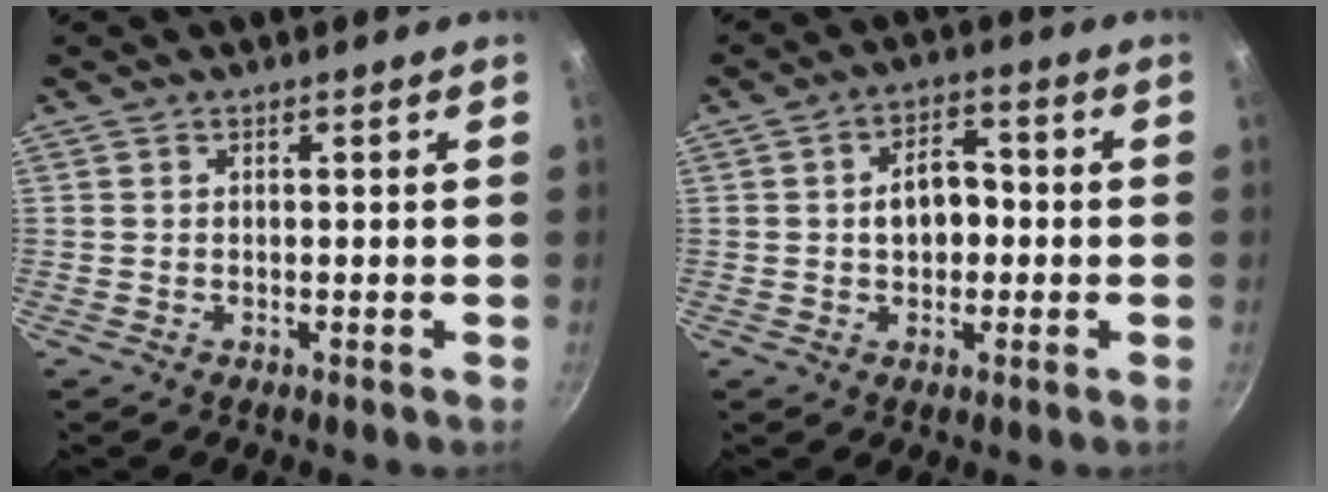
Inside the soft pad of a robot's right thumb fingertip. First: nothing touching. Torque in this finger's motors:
{"motor_torque": [-0.09, 0.28, 0.23, 0.27, 0.04]}